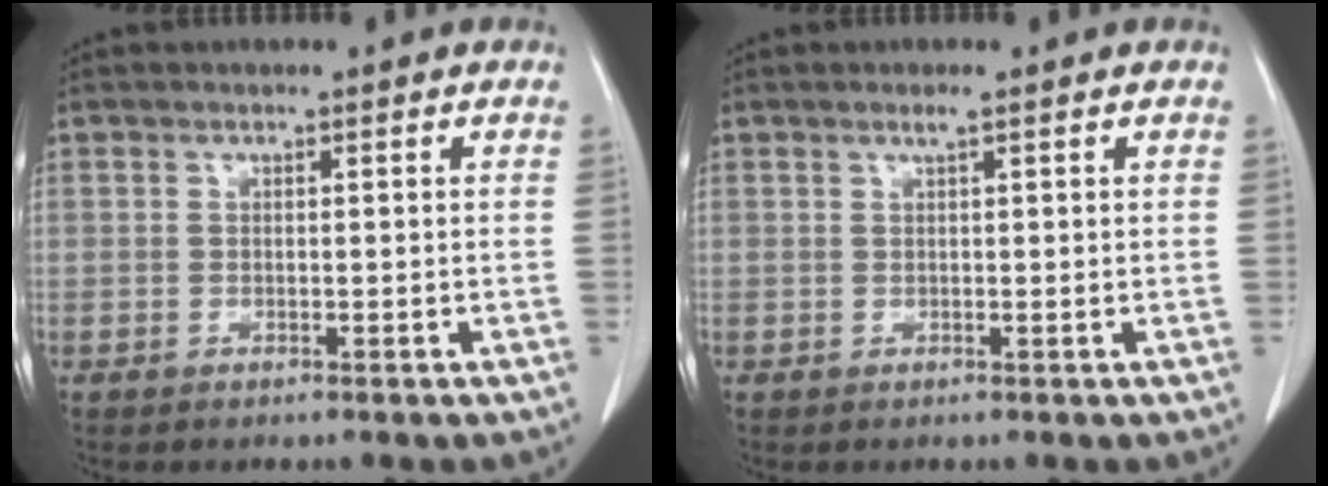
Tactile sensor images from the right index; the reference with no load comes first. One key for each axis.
{"total": 1.1, "fx": 0.7, "fy": -0.1, "fz": 0.8, "tx": -0.015, "ty": 0.004, "tz": 0.015}